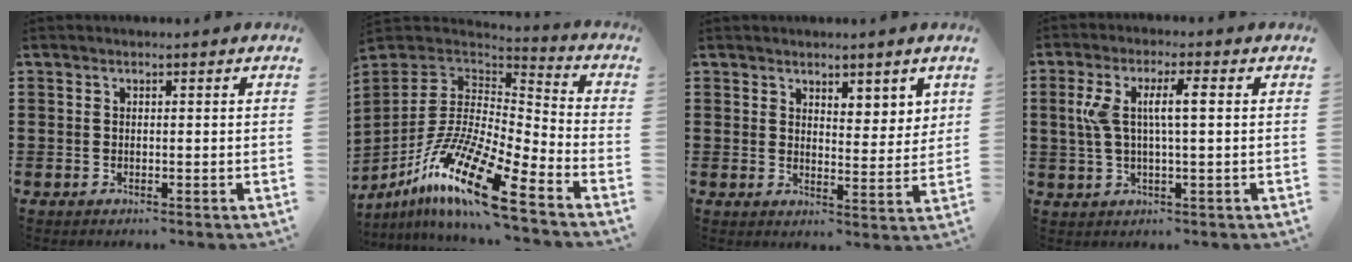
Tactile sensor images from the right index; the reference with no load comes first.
{"total": 15.2, "force": [-10.5, 3.9, 10.2], "torque": [-0.209, 0.025, -0.200]}
{"total": 3.4, "force": [2.9, 1.7, 0.6], "torque": [-0.013, -0.002, 0.052]}
{"total": 6.6, "force": [0.8, 1.4, 6.4], "torque": [-0.143, -0.006, 0.003]}